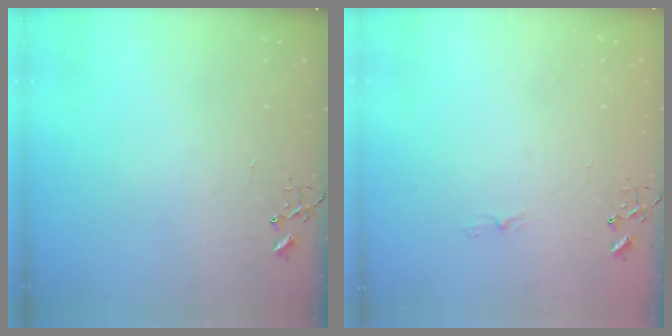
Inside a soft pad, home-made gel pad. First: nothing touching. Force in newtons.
{"total": 3.5, "press": 3.5, "slide": 0.3}